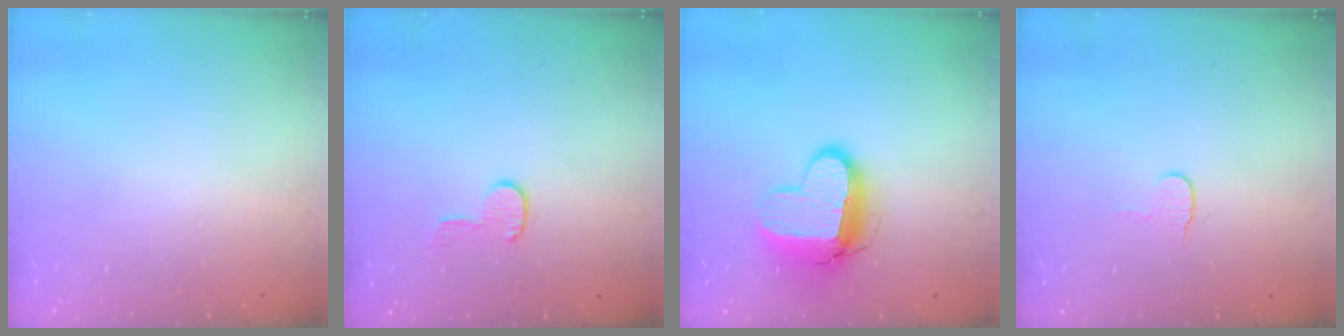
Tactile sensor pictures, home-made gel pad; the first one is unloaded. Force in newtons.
{"total": 5.9, "press": 5.9, "slide": 0.4}
{"total": 12.0, "press": 12.0, "slide": 0.7}
{"total": 4.9, "press": 4.9, "slide": 0.5}